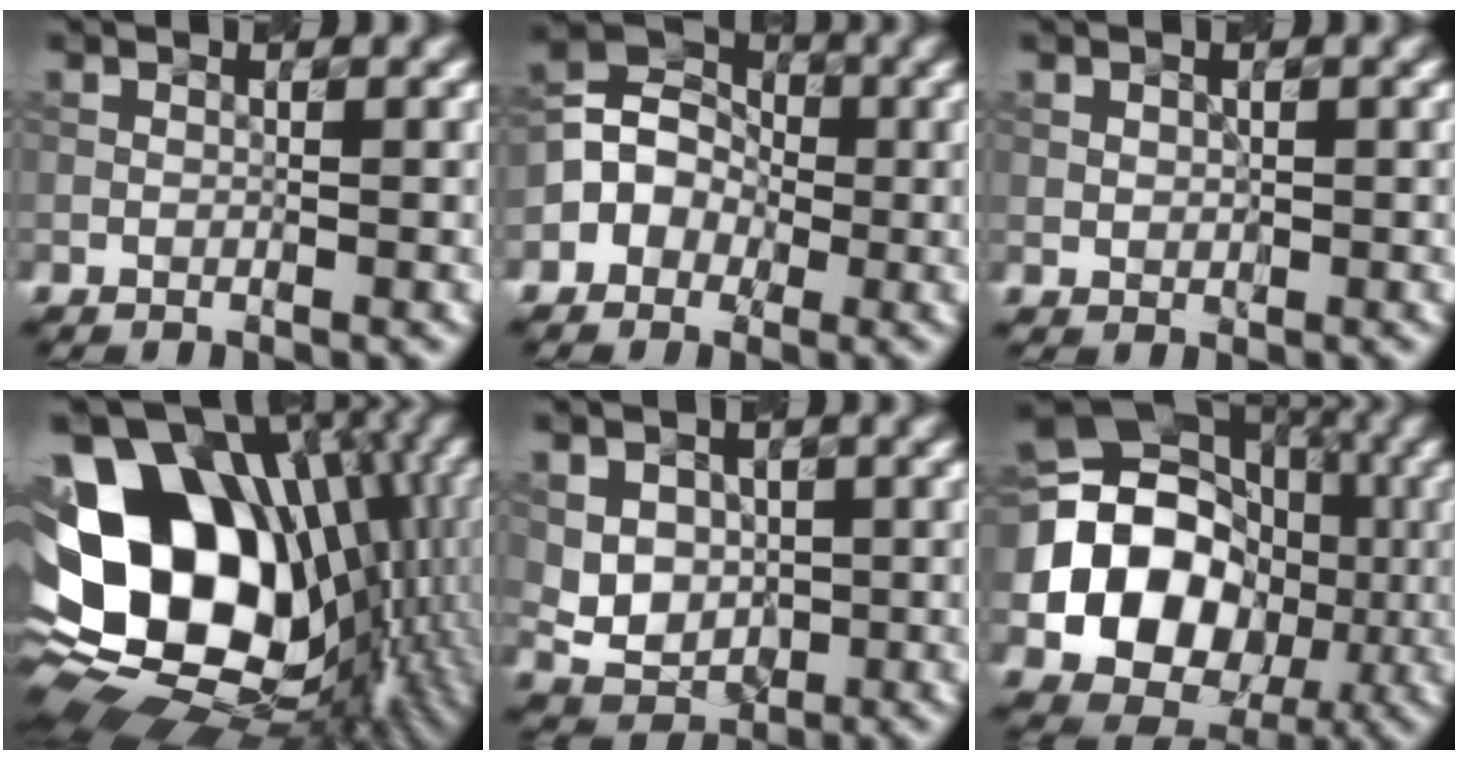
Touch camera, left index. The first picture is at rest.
{"total": 3.6, "force": [-0.8, 3.2, 1.4], "torque": [-0.006, 0.016, -0.026]}
{"total": 0.7, "force": [0.4, 0.6, 0.2], "torque": [-0.004, 0.001, 0.009]}
{"total": 19.2, "force": [1.5, 13.5, 13.5], "torque": [-0.224, -0.011, 0.054]}
{"total": 4.2, "force": [0.9, 3.5, 2.2], "torque": [-0.042, -0.002, 0.019]}
{"total": 13.2, "force": [-1.3, 11.0, 7.1], "torque": [-0.119, 0.000, -0.046]}